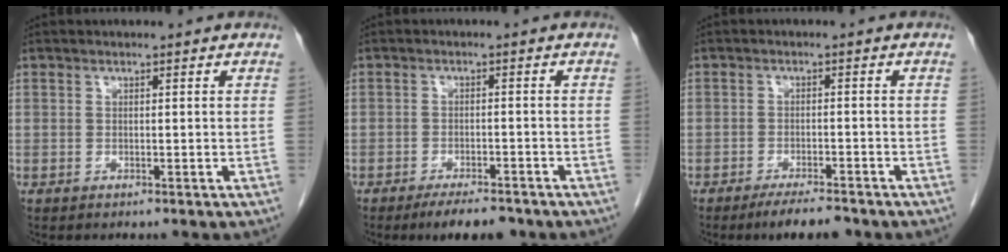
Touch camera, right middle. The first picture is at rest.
{"total": 5.6, "force": [-4.4, 1.5, 3.0], "torque": [-0.047, -0.005, -0.067]}
{"total": 4.9, "force": [-4.0, 0.9, 2.7], "torque": [-0.045, -0.007, -0.064]}